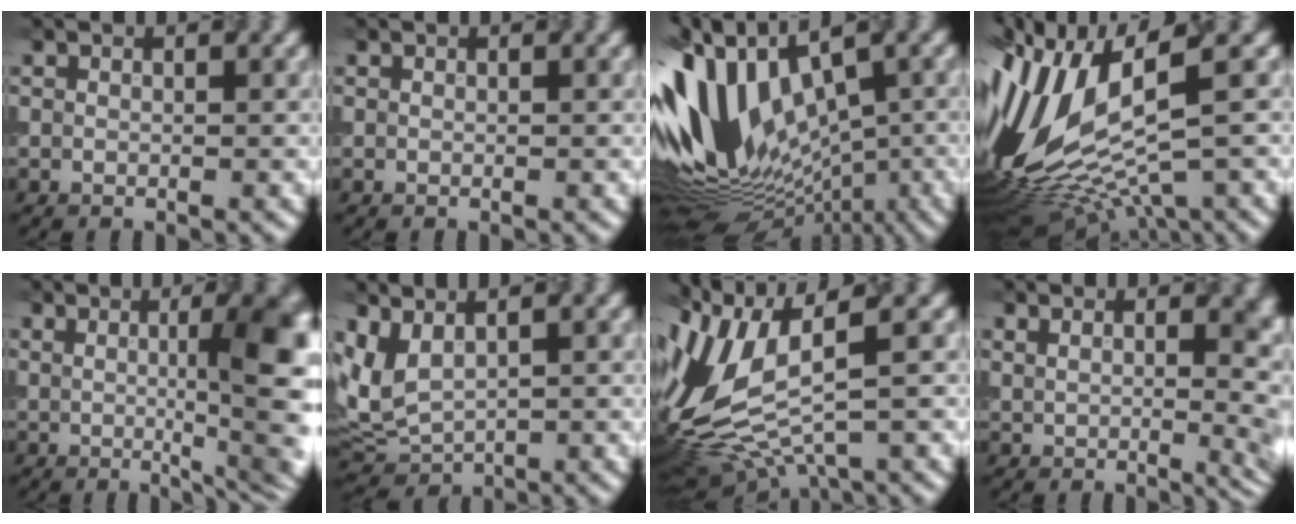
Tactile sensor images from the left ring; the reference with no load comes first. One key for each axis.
{"total": 0.0}
{"total": 13.9, "fx": 0.2, "fy": 7.5, "fz": 11.7, "tx": -0.236, "ty": 0.005, "tz": 0.021}
{"total": 13.5, "fx": 0.6, "fy": 5.4, "fz": 12.4, "tx": -0.278, "ty": -0.007, "tz": 0.033}
{"total": 10.4, "fx": 1.0, "fy": 3.1, "fz": 9.9, "tx": -0.088, "ty": 0.013, "tz": 0.008}
{"total": 3.8, "fx": 1.3, "fy": 2.2, "fz": 2.9, "tx": -0.077, "ty": -0.004, "tz": 0.033}
{"total": 9.4, "fx": -0.2, "fy": 4.5, "fz": 8.2, "tx": -0.188, "ty": -0.002, "tz": -0.006}
{"total": 9.9, "fx": 3.4, "fy": 5.4, "fz": 7.7, "tx": -0.036, "ty": 0.020, "tz": 0.047}